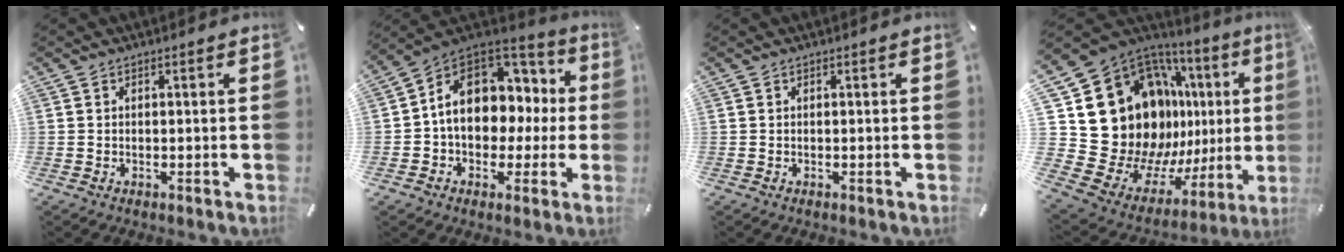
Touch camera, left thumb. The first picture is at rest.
{"total": 14.3, "force": [2.2, 11.0, 8.8], "torque": [-0.144, -0.009, 0.046]}
{"total": 0.0}
{"total": 28.5, "force": [5.8, 20.9, 18.6], "torque": [-0.269, -0.099, 0.177]}